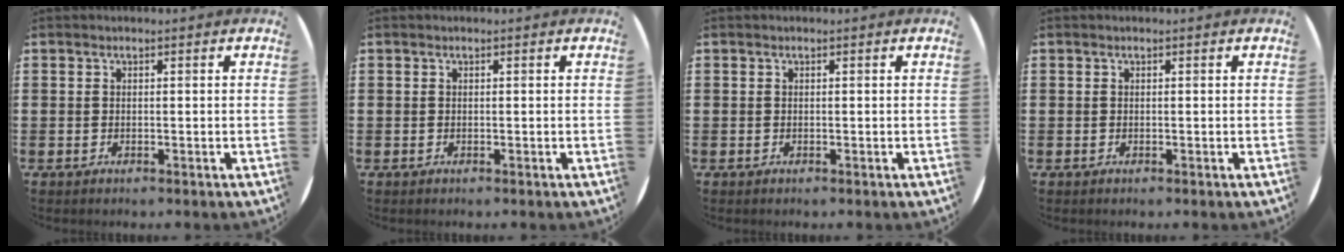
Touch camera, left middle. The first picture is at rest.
{"total": 0.0}
{"total": 0.0}
{"total": 0.0}